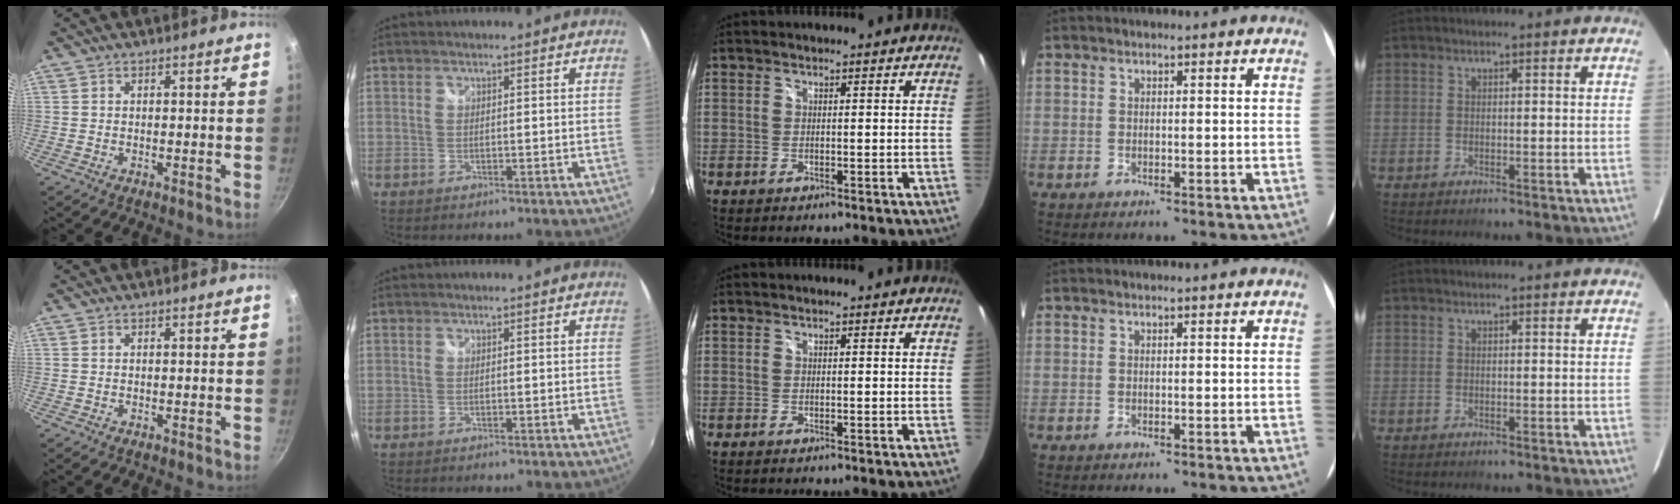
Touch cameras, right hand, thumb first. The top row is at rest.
{}